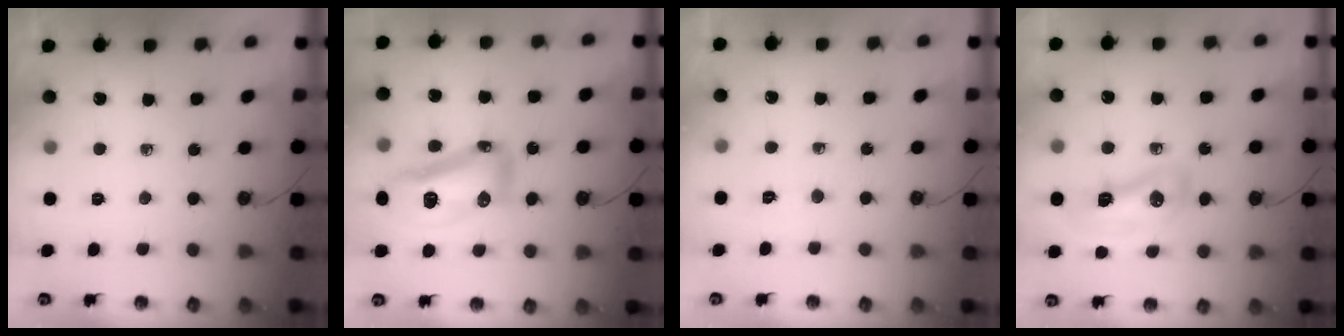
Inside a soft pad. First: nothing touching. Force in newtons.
{"total": 26.2, "press": 20.4, "slide": 16.5}
{"total": 2.5, "press": 2.5, "slide": 0.3}
{"total": 14.8, "press": 12.2, "slide": 8.4}